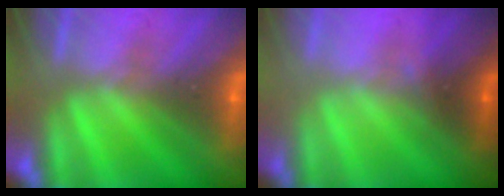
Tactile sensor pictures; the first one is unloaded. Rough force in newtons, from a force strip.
{"total": 1.6}